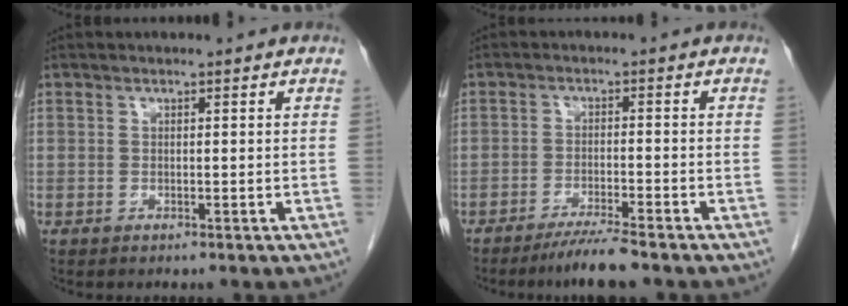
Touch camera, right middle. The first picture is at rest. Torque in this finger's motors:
{"motor_torque": [0.10, -0.08, 0.03, 0.02]}